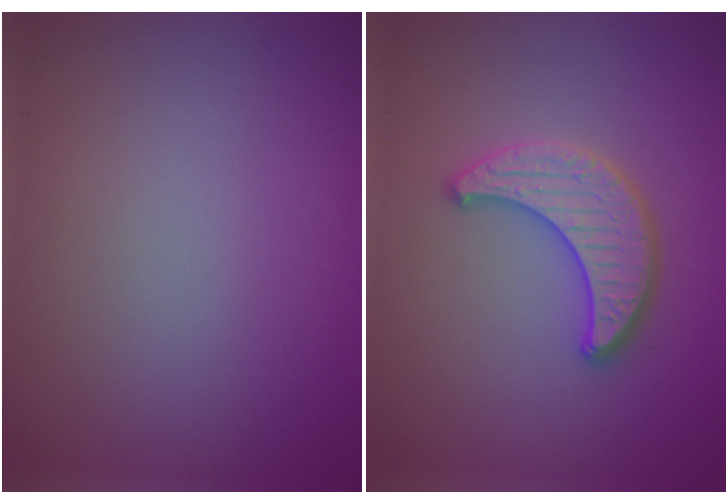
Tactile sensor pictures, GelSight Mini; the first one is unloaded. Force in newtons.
{"total": 3.7, "press": 3.6, "slide": 0.6}